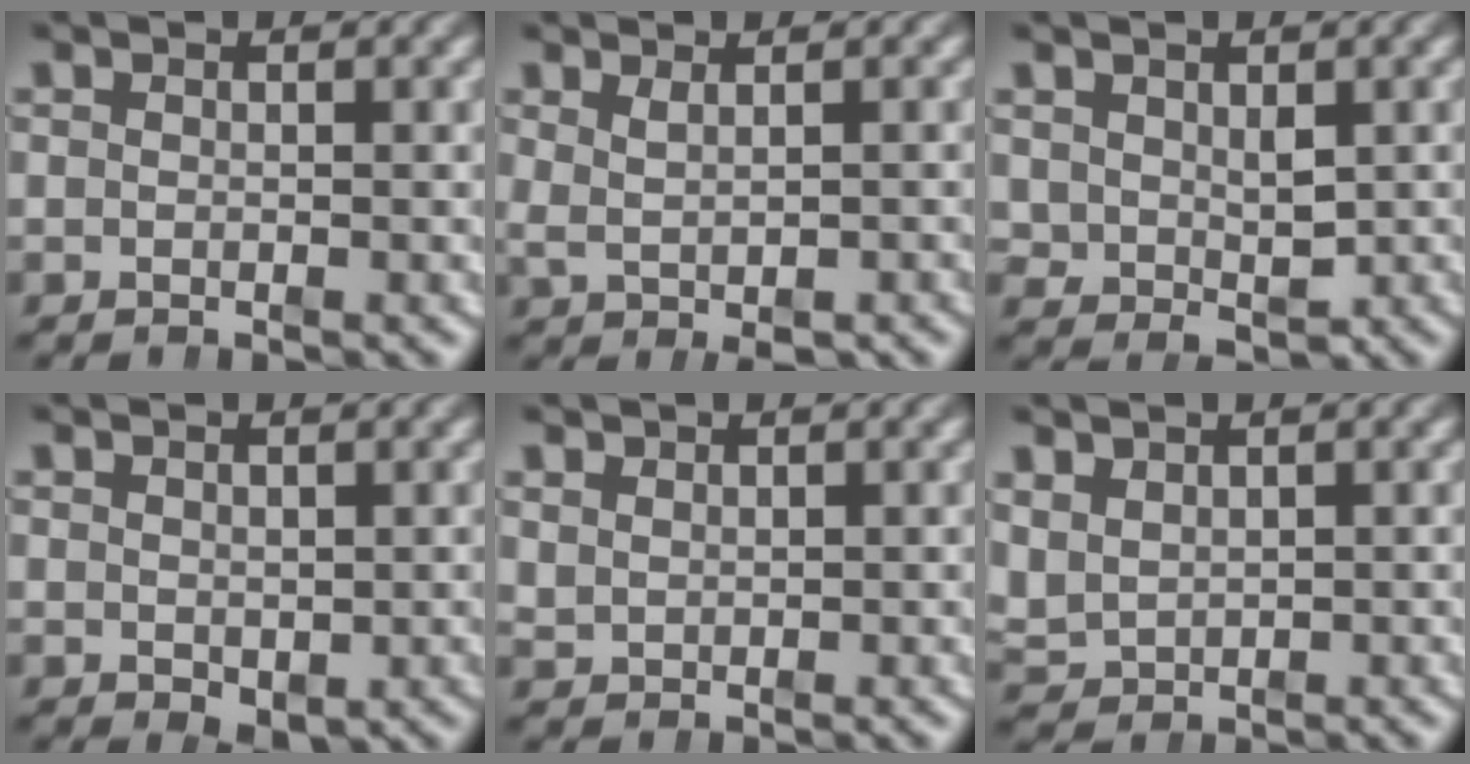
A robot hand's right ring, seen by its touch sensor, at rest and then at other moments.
{"total": 1.8, "force": [0.3, 0.2, 1.8], "torque": [-0.028, -0.004, 0.019]}
{"total": 2.0, "force": [0.4, 1.2, 1.6], "torque": [-0.018, -0.018, 0.026]}
{"total": 1.6, "force": [-0.4, 0.7, 1.4], "torque": [0.001, -0.014, 0.010]}
{"total": 1.3, "force": [1.2, 0.1, 0.0], "torque": [0.010, 0.000, 0.035]}
{"total": 3.0, "force": [0.9, 2.6, 1.1], "torque": [-0.044, -0.011, 0.032]}